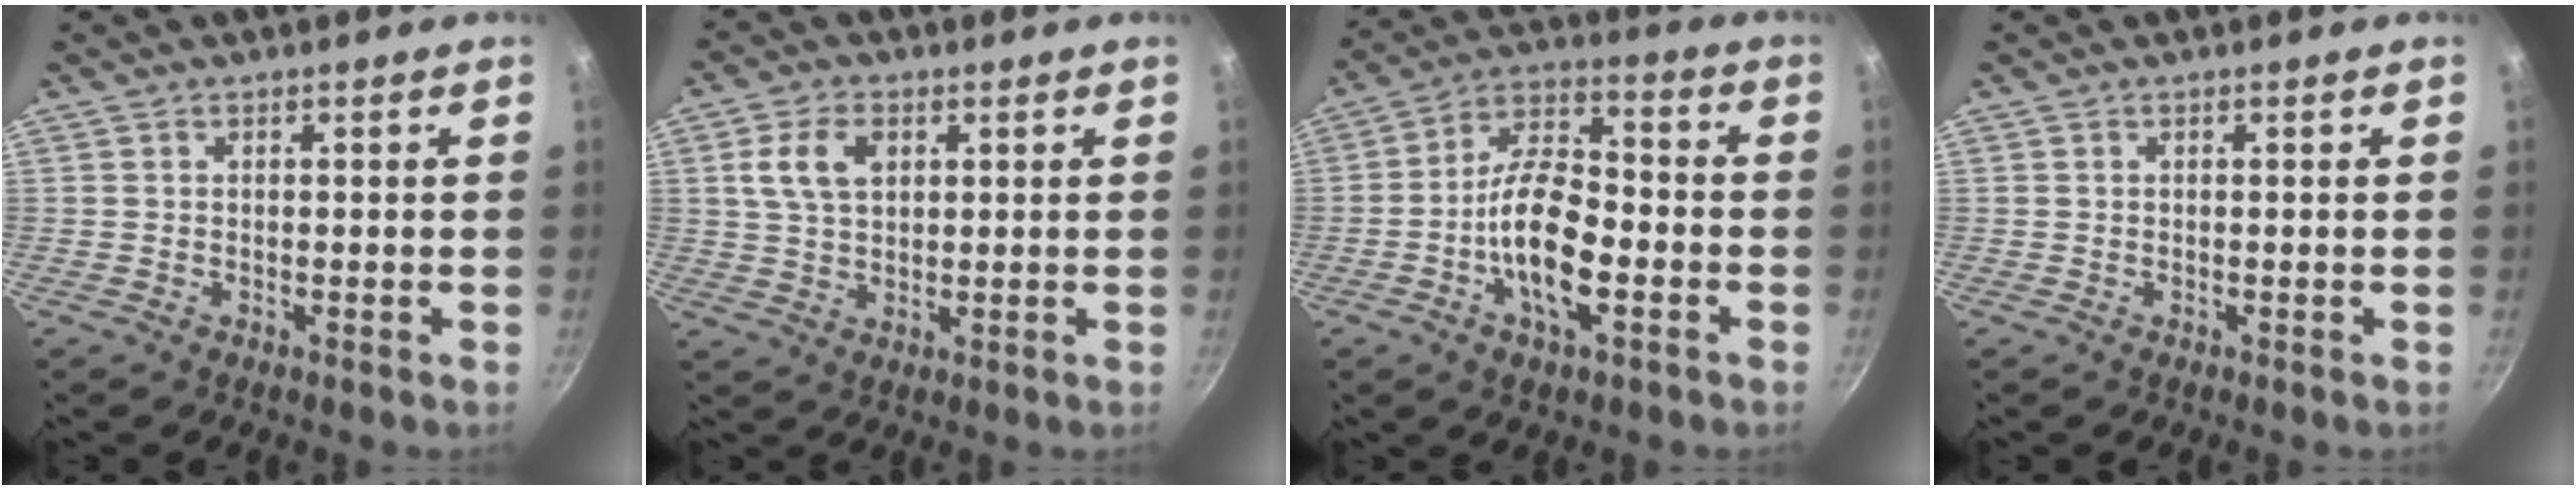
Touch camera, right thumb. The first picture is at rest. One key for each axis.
{"total": 7.2, "fx": 2.2, "fy": 4.8, "fz": 4.9, "tx": -0.078, "ty": 0.003, "tz": 0.040}
{"total": 13.8, "fx": -3.9, "fy": 6.4, "fz": 11.6, "tx": -0.197, "ty": 0.037, "tz": -0.081}
{"total": 0.0}